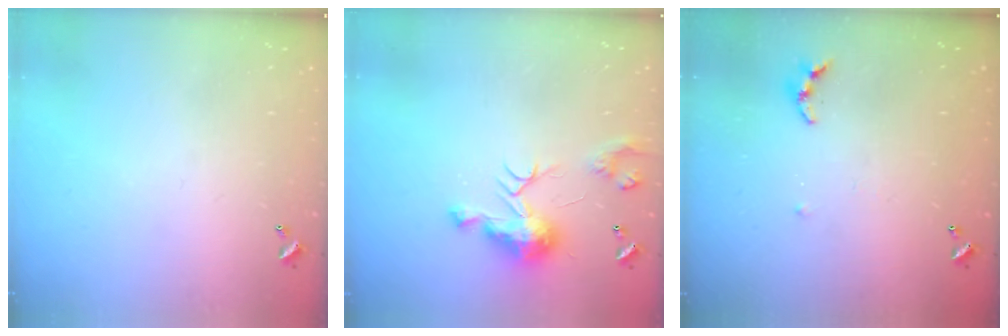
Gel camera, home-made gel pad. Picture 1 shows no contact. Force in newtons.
{"total": 9.7, "press": 9.7, "slide": 0.8}
{"total": 4.3, "press": 4.3, "slide": 0.4}